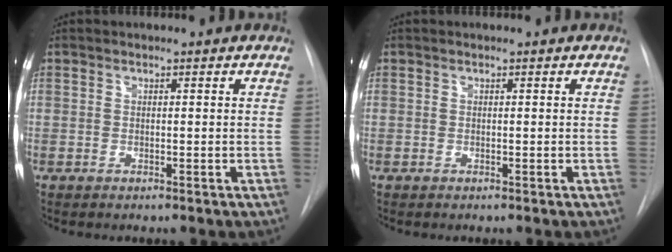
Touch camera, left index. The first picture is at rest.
{"total": 0.0}